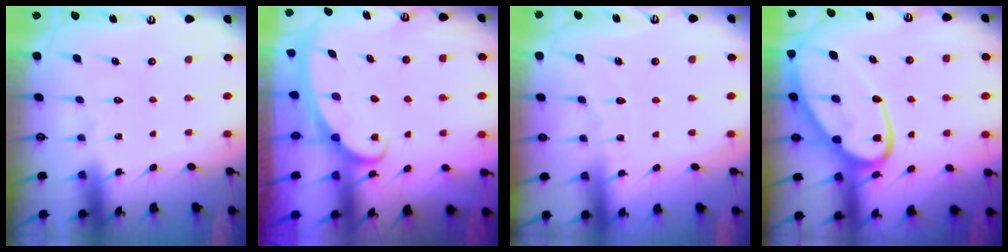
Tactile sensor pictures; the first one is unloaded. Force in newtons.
{"total": 2.5, "press": 2.5, "slide": 0.3}
{"total": 3.0, "press": 2.9, "slide": 0.3}
{"total": 17.5, "press": 17.4, "slide": 1.4}